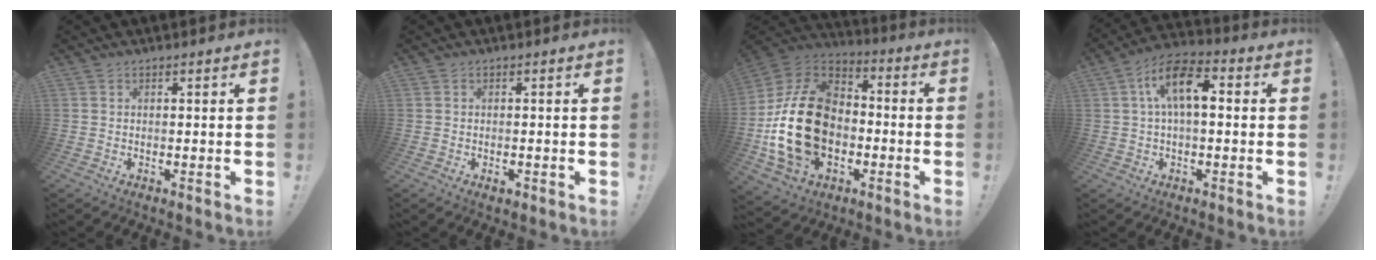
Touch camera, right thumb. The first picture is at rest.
{"total": 1.4, "force": [-0.8, 0.5, 1.0], "torque": [-0.009, -0.001, -0.016]}
{"total": 24.6, "force": [-3.4, 17.3, 17.1], "torque": [-0.330, 0.029, -0.044]}
{"total": 12.0, "force": [2.4, 5.9, 10.2], "torque": [-0.165, 0.011, 0.046]}